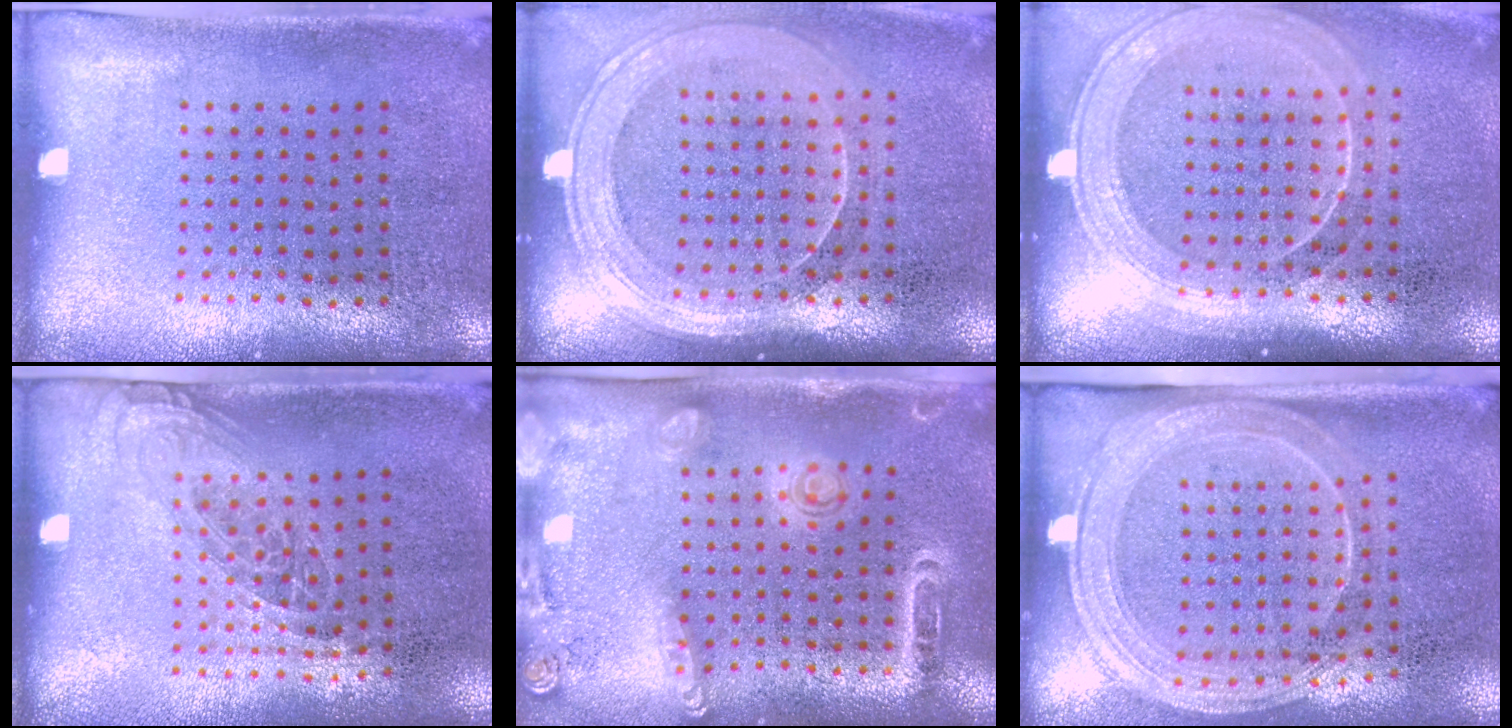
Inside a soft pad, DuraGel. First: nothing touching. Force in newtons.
{"total": 1.8, "press": 1.7, "slide": 0.8}
{"total": 1.8, "press": 1.7, "slide": 0.8}
{"total": 1.2, "press": 0.9, "slide": 0.7}
{"total": 1.6, "press": 1.5, "slide": 0.6}
{"total": 2.1, "press": 1.8, "slide": 1.1}